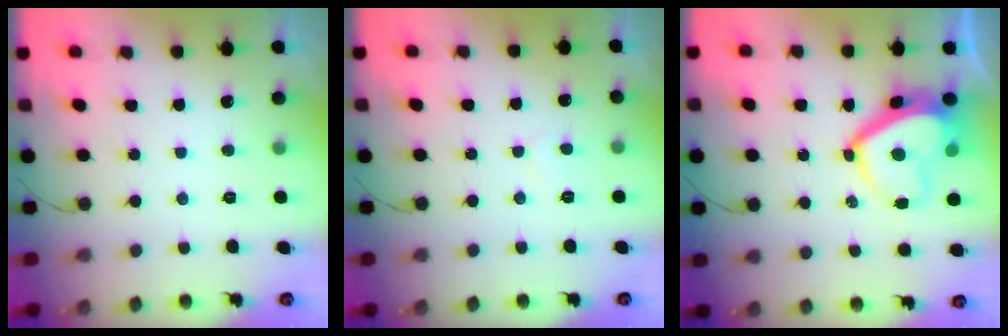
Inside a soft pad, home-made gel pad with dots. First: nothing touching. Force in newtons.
{"total": 2.5, "press": 2.5, "slide": 0.3}
{"total": 10.2, "press": 10.0, "slide": 1.9}